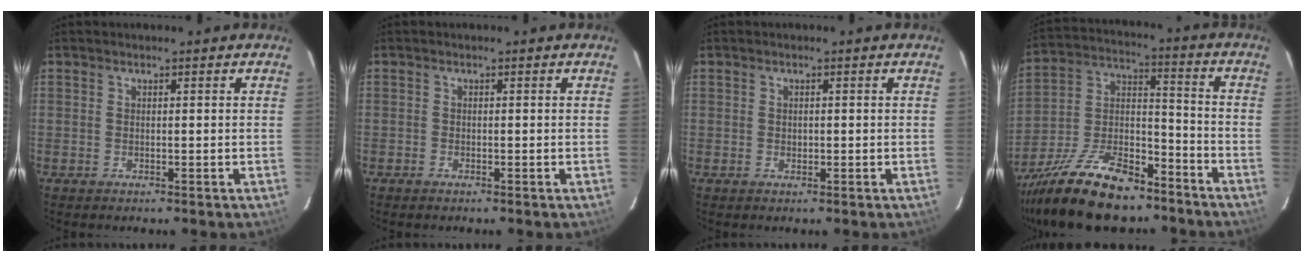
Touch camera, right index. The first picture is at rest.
{"total": 0.6, "force": [-0.6, 0.3, 0.0], "torque": [-0.002, -0.001, -0.013]}
{"total": 0.6, "force": [0.0, 0.6, 0.2], "torque": [-0.001, 0.001, 0.001]}
{"total": 20.1, "force": [-14.3, 8.8, 10.9], "torque": [-0.230, 0.005, -0.243]}